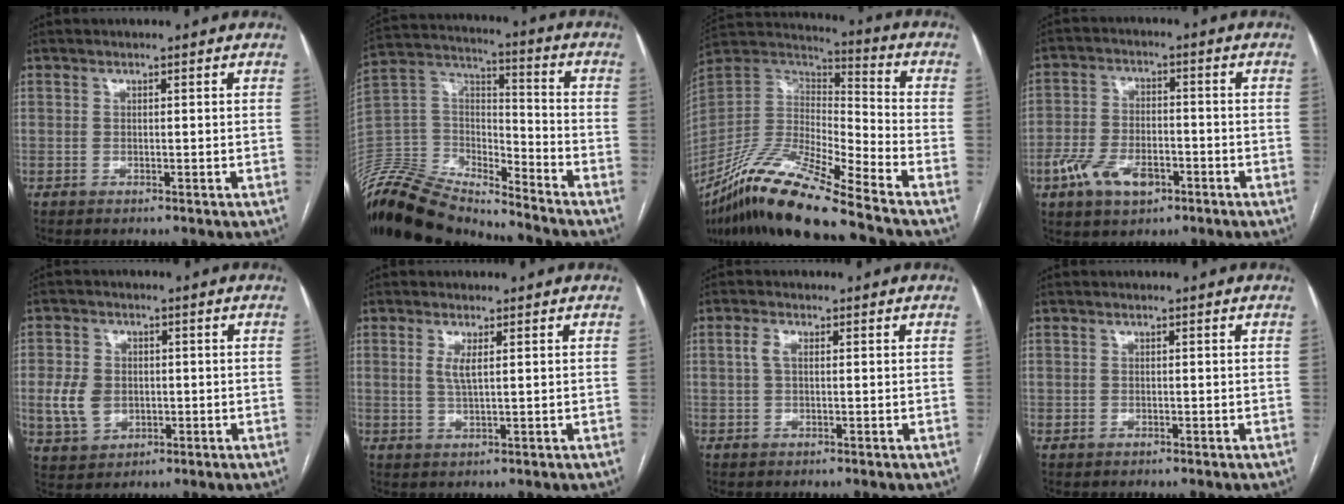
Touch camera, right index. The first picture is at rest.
{"total": 22.5, "force": [-21.2, 4.6, 6.2], "torque": [-0.153, 0.021, -0.370]}
{"total": 19.7, "force": [-14.8, 0.8, 12.9], "torque": [-0.269, -0.023, -0.280]}
{"total": 9.1, "force": [-4.3, 4.9, 6.4], "torque": [-0.133, 0.009, -0.072]}
{"total": 7.4, "force": [-0.6, 5.9, 4.3], "torque": [-0.094, 0.012, 0.002]}
{"total": 2.6, "force": [0.8, 0.4, 2.4], "torque": [-0.056, -0.004, 0.017]}
{"total": 2.0, "force": [0.4, 1.0, 1.7], "torque": [-0.040, 0.011, 0.010]}
{"total": 0.6, "force": [0.0, 0.6, 0.2], "torque": [-0.002, 0.005, 0.004]}